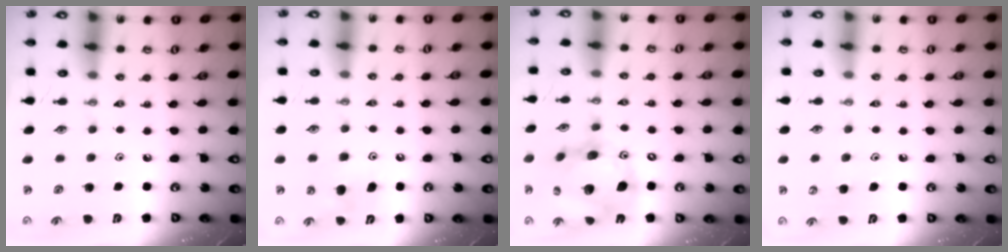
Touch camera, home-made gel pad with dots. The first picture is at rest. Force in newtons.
{"total": 7.5, "press": 7.4, "slide": 1.3}
{"total": 20.6, "press": 20.4, "slide": 2.8}
{"total": 4.8, "press": 4.8, "slide": 0.8}